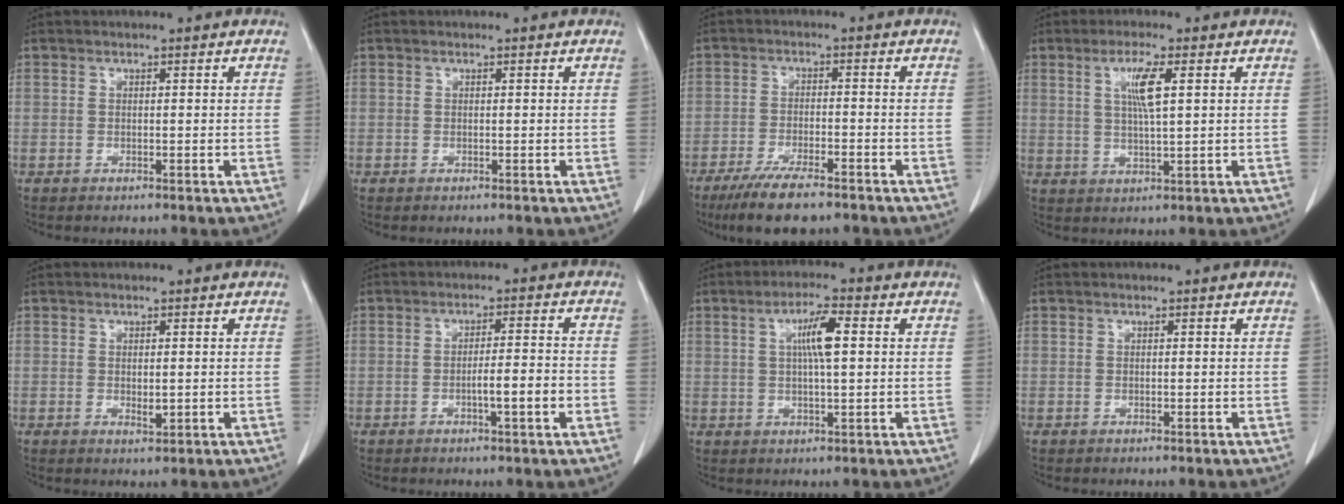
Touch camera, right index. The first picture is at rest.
{"total": 0.0}
{"total": 9.2, "force": [-7.1, 1.5, 5.7], "torque": [-0.098, -0.020, -0.115]}
{"total": 5.2, "force": [1.6, 0.2, 4.9], "torque": [-0.093, -0.001, 0.032]}
{"total": 1.4, "force": [-0.2, 0.6, 1.3], "torque": [-0.020, -0.004, 0.000]}
{"total": 4.6, "force": [-1.8, 0.1, 4.3], "torque": [-0.062, 0.001, -0.027]}
{"total": 5.6, "force": [1.2, 0.7, 5.4], "torque": [-0.098, 0.005, 0.022]}
{"total": 0.0}